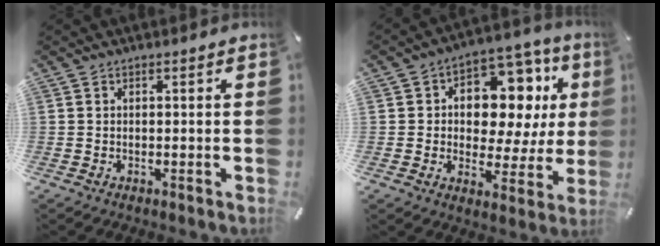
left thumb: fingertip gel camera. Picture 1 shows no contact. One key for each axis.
{"total": 13.5, "fx": 4.9, "fy": 9.4, "fz": 8.4, "tx": -0.102, "ty": -0.042, "tz": 0.090}